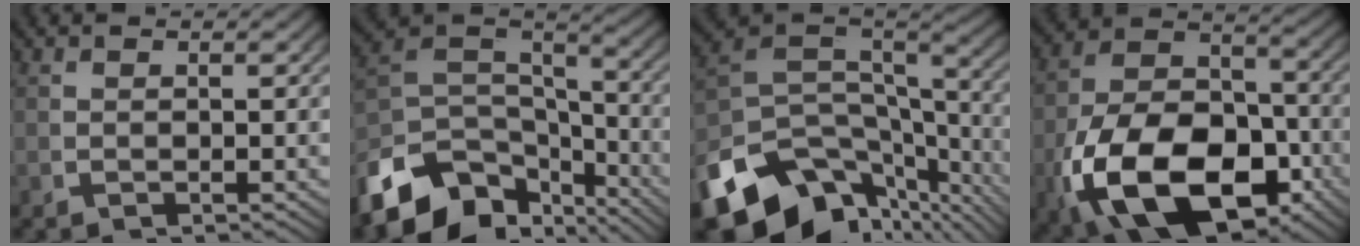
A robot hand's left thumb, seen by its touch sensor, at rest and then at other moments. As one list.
[{"total": 13.5, "force": [-3.7, 9.2, 9.2], "torque": [-0.190, -0.039, -0.048]}, {"total": 16.8, "force": [-5.2, 10.8, 11.7], "torque": [-0.230, -0.054, -0.059]}, {"total": 19.2, "force": [-5.1, 12.7, 13.4], "torque": [-0.280, -0.091, -0.042]}]